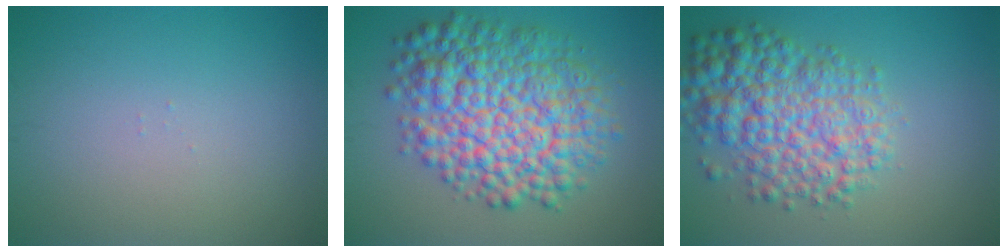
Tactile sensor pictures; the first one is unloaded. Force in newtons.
{"total": 10.6, "press": 10.6, "slide": 0.1}
{"total": 7.4, "press": 7.4, "slide": 0.2}